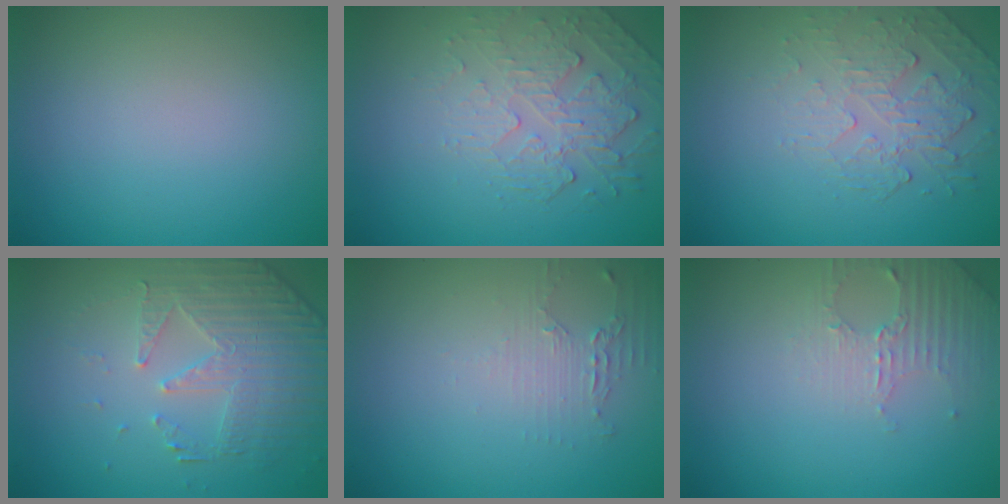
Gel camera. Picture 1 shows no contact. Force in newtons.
{"total": 2.4, "press": 1.7, "slide": 1.7}
{"total": 2.2, "press": 1.4, "slide": 1.7}
{"total": 4.8, "press": 3.6, "slide": 3.2}
{"total": 1.5, "press": 1.5, "slide": 0.4}
{"total": 2.6, "press": 2.5, "slide": 0.7}